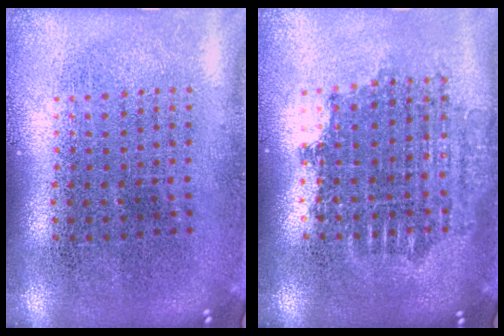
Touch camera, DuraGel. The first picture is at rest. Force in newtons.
{"total": 1.7, "press": 1.4, "slide": 1.0}